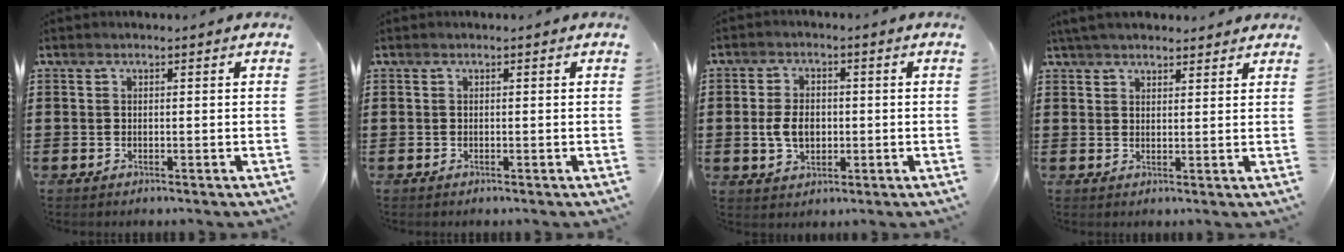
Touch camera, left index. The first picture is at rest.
{"total": 0.0}
{"total": 5.2, "force": [-0.5, 3.5, 3.8], "torque": [-0.082, 0.001, -0.015]}
{"total": 3.5, "force": [3.3, 0.6, 1.0], "torque": [-0.028, -0.002, 0.063]}